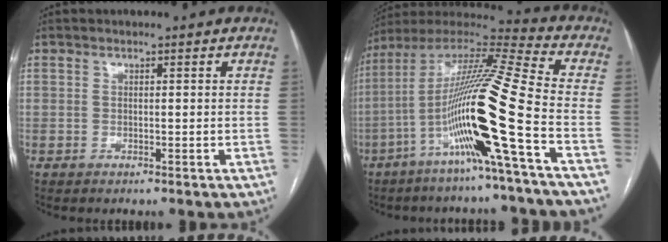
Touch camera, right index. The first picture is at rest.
{"total": 19.4, "force": [-6.9, -1.6, 18.1], "torque": [-0.352, -0.011, -0.141]}